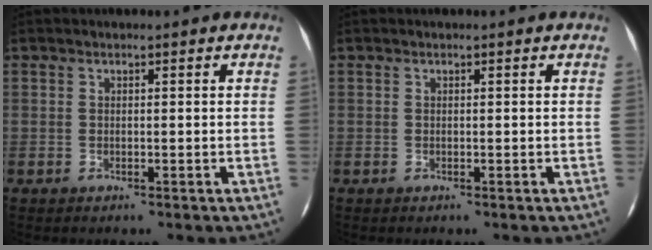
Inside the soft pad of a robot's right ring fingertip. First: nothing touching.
{"total": 0.0}